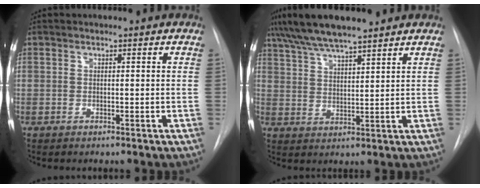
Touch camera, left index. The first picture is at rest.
{"total": 9.9, "force": [8.2, 0.8, 5.4], "torque": [-0.095, 0.029, 0.143]}